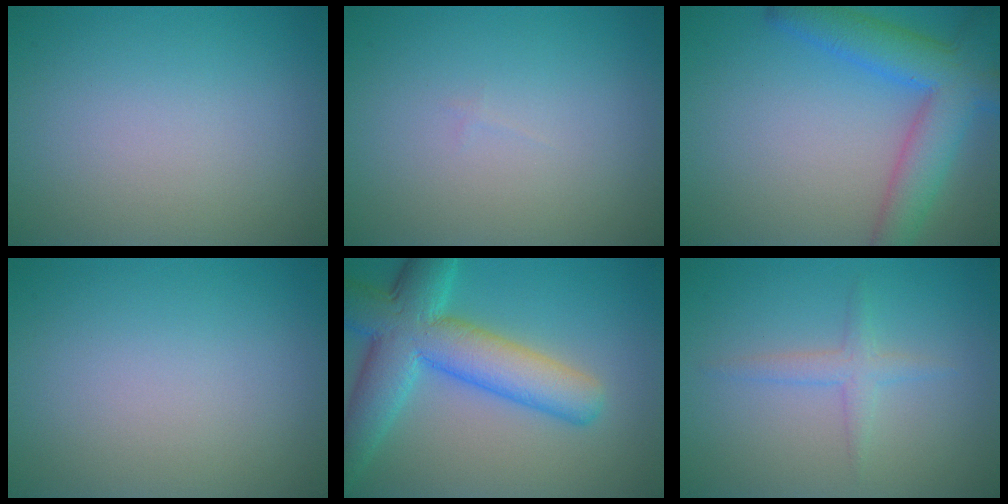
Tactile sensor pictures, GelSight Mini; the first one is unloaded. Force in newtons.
{"total": 0.0}
{"total": 6.9, "press": 6.9, "slide": 0.4}
{"total": 0.0}
{"total": 9.0, "press": 9.0, "slide": 0.7}
{"total": 1.6, "press": 1.6, "slide": 0.1}